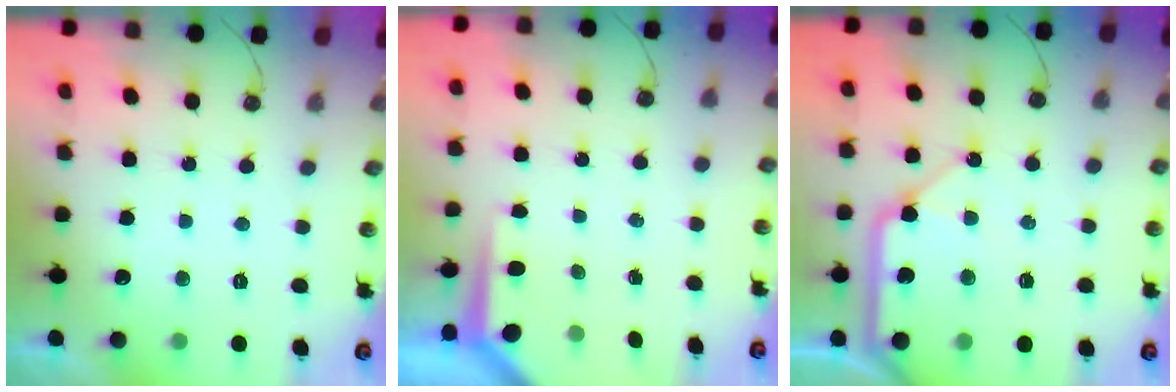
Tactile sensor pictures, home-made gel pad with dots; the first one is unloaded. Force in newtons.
{"total": 4.0, "press": 4.0, "slide": 0.3}
{"total": 13.4, "press": 13.3, "slide": 1.9}